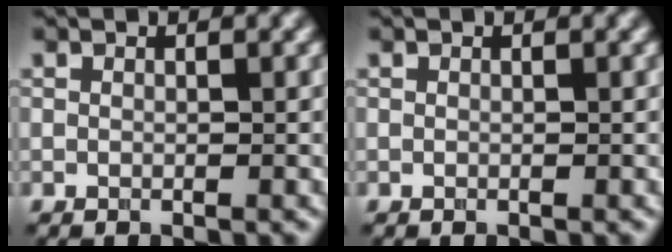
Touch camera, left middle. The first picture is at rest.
{"total": 0.0}